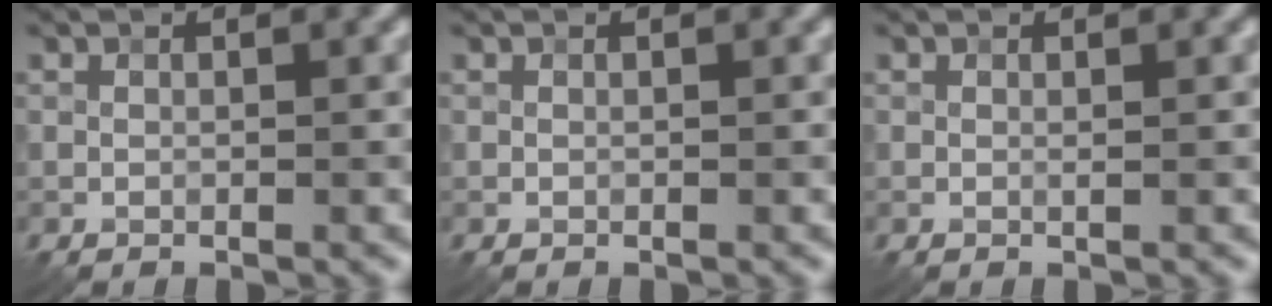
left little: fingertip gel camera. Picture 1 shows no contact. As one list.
[{"total": 0.0}, {"total": 0.0}]